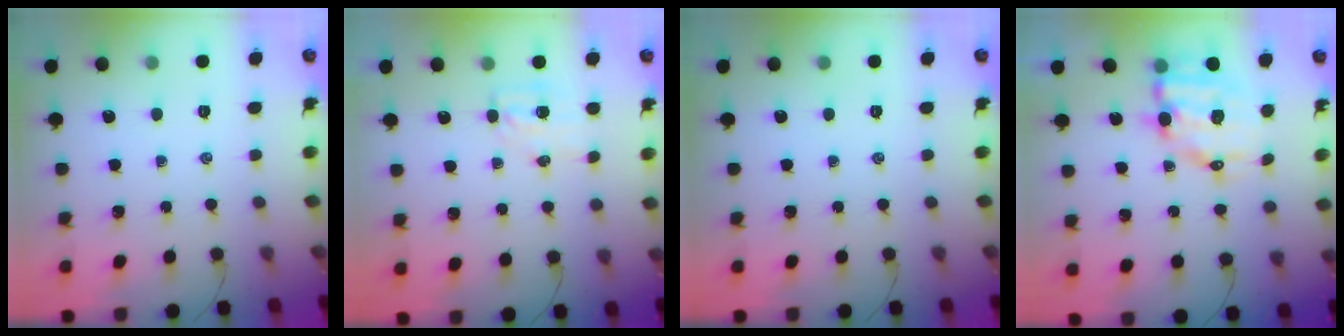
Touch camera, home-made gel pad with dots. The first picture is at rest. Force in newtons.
{"total": 3.7, "press": 3.5, "slide": 1.0}
{"total": 0.0}
{"total": 10.5, "press": 10.2, "slide": 2.4}